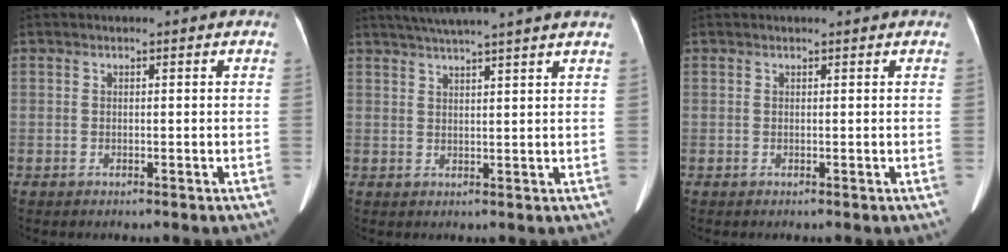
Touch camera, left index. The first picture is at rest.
{"total": 10.6, "force": [9.0, -1.4, 5.4], "torque": [-0.089, 0.025, 0.114]}
{"total": 1.5, "force": [1.5, 0.0, 0.4], "torque": [-0.007, 0.017, 0.022]}